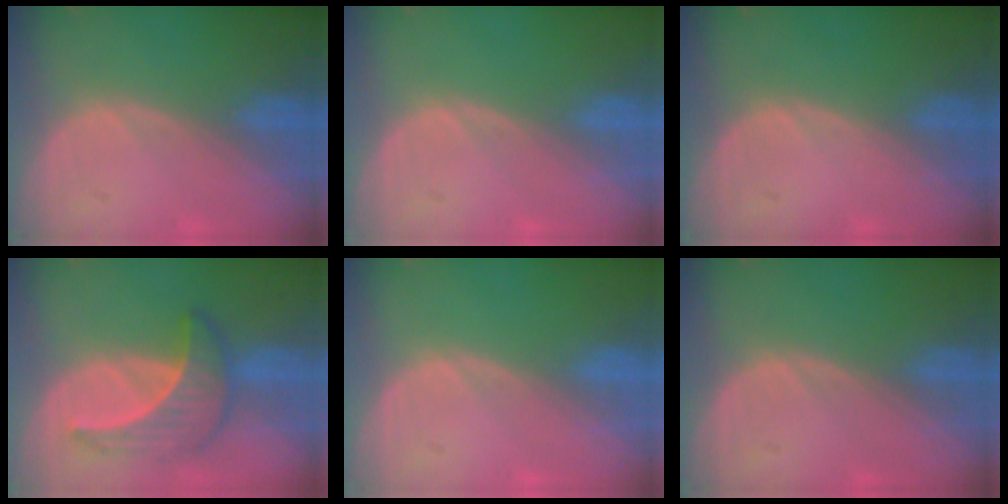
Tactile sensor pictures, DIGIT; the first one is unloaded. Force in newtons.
{"total": 0.0}
{"total": 0.0}
{"total": 6.4, "press": 6.3, "slide": 1.0}
{"total": 0.0}
{"total": 0.0}